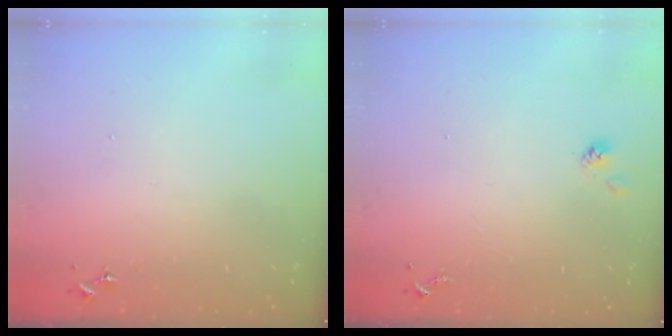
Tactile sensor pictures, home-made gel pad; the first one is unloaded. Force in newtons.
{"total": 5.7, "press": 5.7, "slide": 0.3}